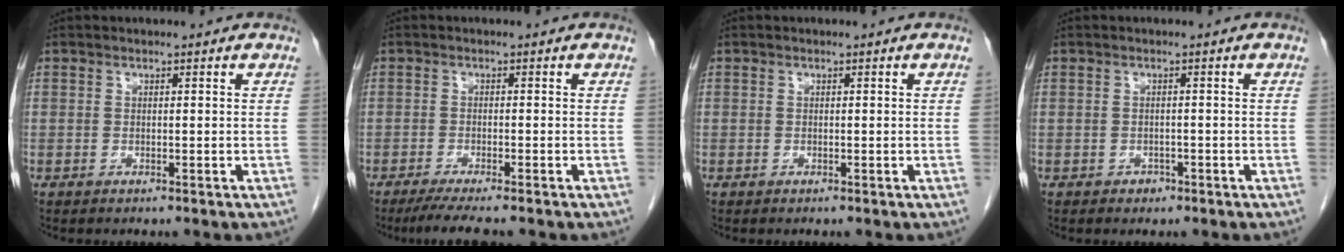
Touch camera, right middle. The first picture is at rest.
{"total": 5.4, "force": [-4.4, 0.0, 3.1], "torque": [-0.048, -0.013, -0.071]}
{"total": 0.0}
{"total": 1.3, "force": [-0.8, 0.9, 0.3], "torque": [-0.007, 0.003, -0.012]}